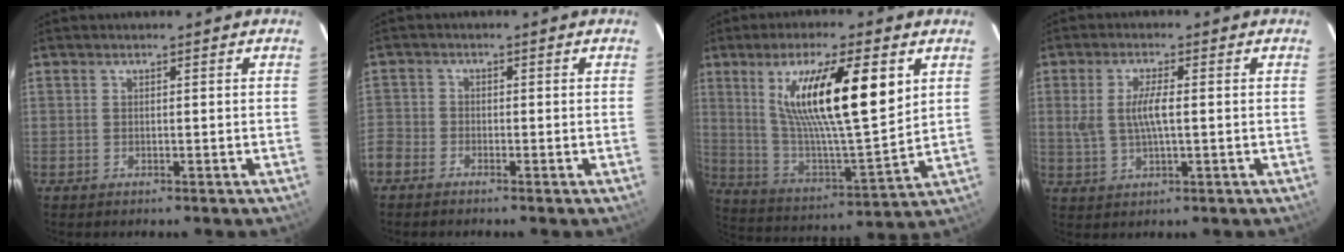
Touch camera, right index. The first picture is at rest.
{"total": 5.0, "force": [-3.0, 3.8, 1.1], "torque": [-0.044, 0.004, -0.071]}
{"total": 20.1, "force": [7.6, 4.1, 18.1], "torque": [-0.309, -0.004, 0.139]}
{"total": 6.0, "force": [0.4, 1.7, 5.7], "torque": [-0.113, 0.000, 0.012]}